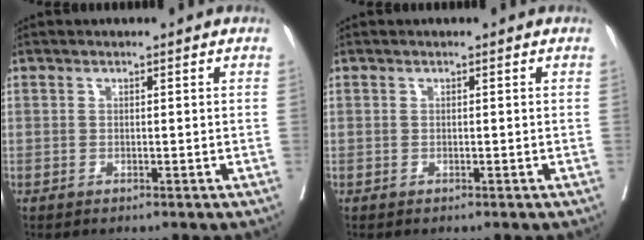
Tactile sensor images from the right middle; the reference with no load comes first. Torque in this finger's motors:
{"motor_torque": [0.01, -0.03, -0.01, 0.00]}